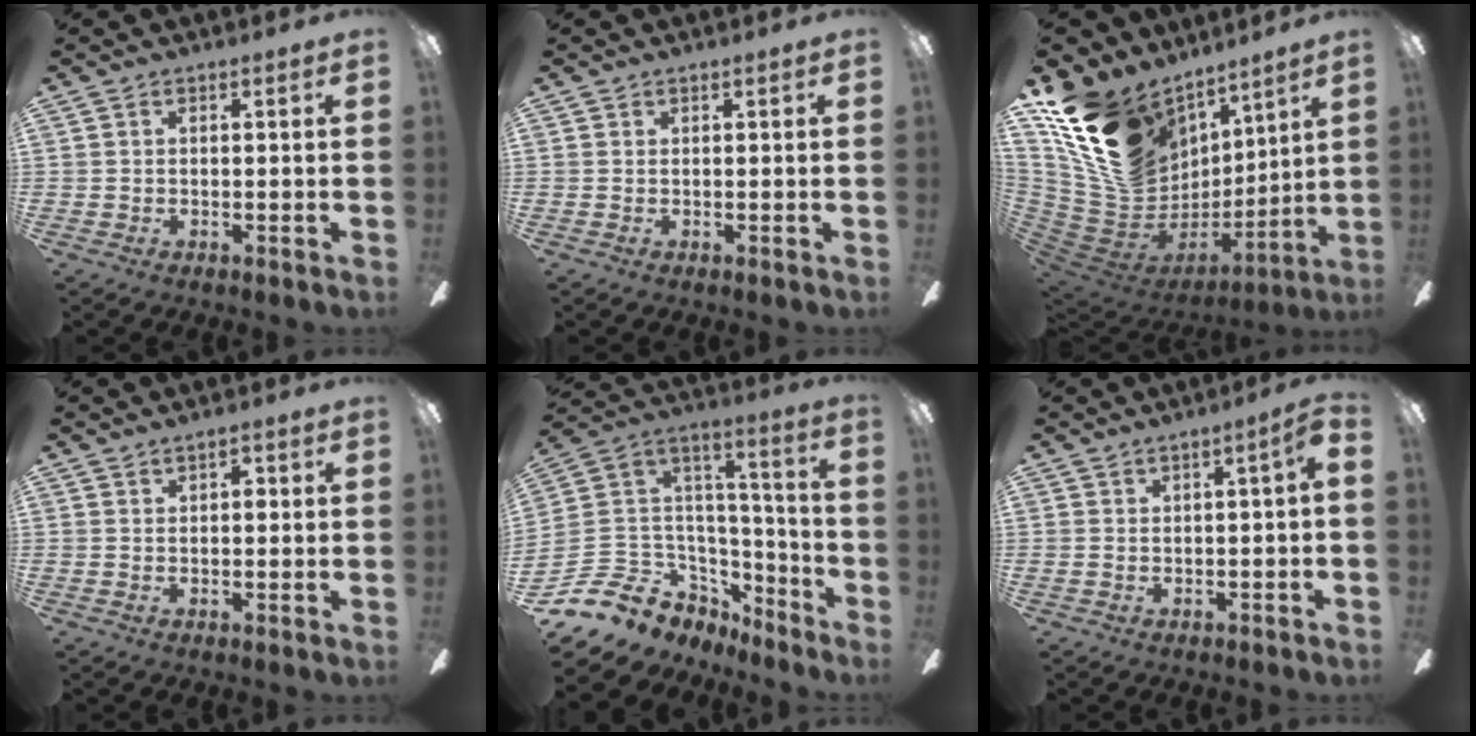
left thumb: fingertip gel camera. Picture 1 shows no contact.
{"total": 0.0}
{"total": 19.8, "force": [11.6, 13.4, 8.7], "torque": [-0.191, -0.071, 0.231]}
{"total": 2.1, "force": [0.7, 1.0, 1.7], "torque": [-0.018, -0.001, 0.008]}
{"total": 13.5, "force": [-7.0, 10.3, 5.3], "torque": [-0.149, 0.015, -0.109]}
{"total": 3.4, "force": [0.1, 0.8, 3.4], "torque": [-0.051, 0.005, -0.001]}